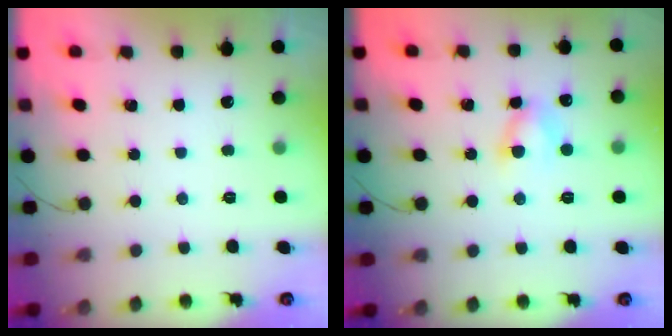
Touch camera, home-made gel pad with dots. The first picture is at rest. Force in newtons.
{"total": 5.1, "press": 5.0, "slide": 0.5}